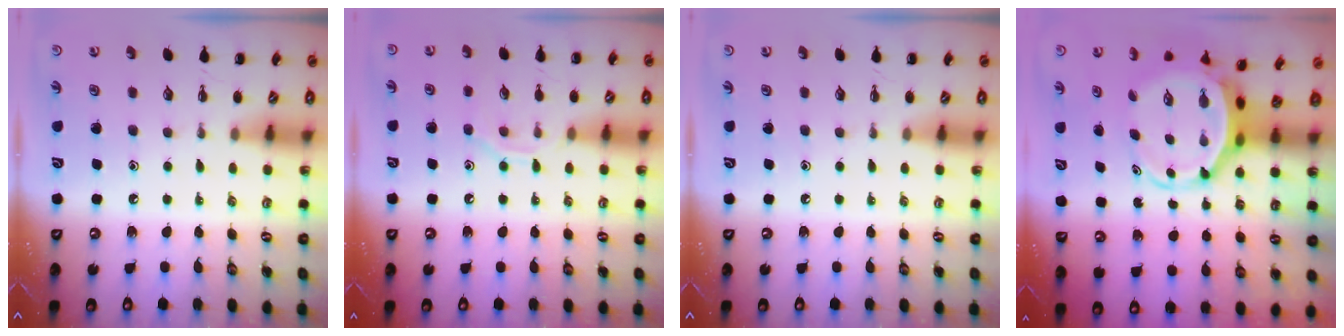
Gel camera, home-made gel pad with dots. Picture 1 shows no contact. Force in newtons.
{"total": 7.0, "press": 6.9, "slide": 1.0}
{"total": 0.0}
{"total": 5.8, "press": 5.7, "slide": 1.3}